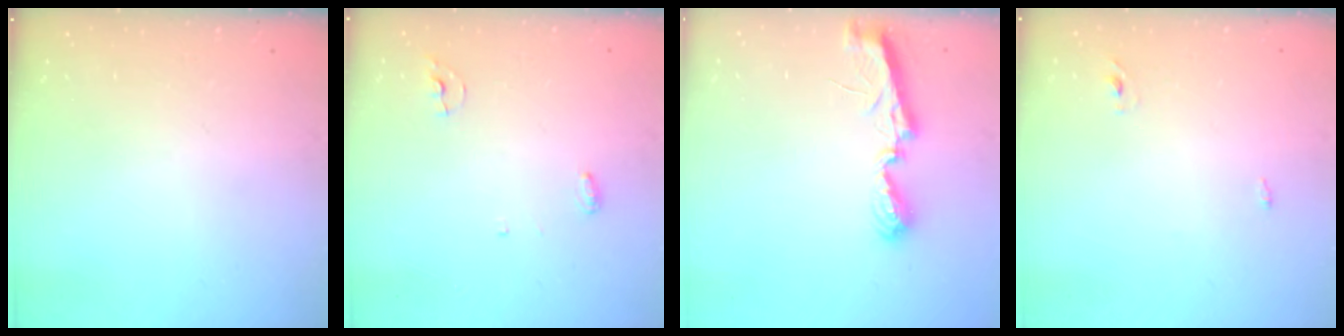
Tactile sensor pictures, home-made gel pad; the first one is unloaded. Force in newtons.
{"total": 3.8, "press": 3.8, "slide": 0.3}
{"total": 7.2, "press": 7.2, "slide": 0.1}
{"total": 2.3, "press": 2.1, "slide": 1.0}